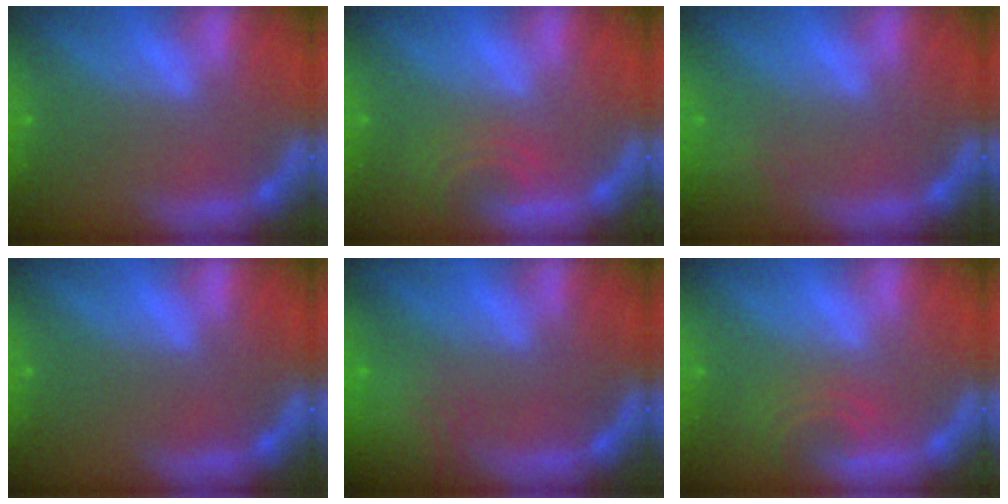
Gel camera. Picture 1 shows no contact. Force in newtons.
{"total": 2.9}
{"total": 2.9}
{"total": 0.0}
{"total": 7.4}
{"total": 2.9}